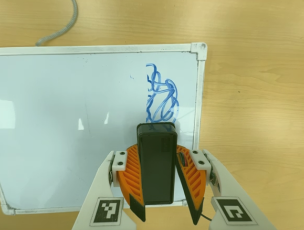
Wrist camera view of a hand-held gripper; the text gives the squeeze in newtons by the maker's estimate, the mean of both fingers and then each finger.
{"total": 7.7, "left": 8.4, "right": 7.0}